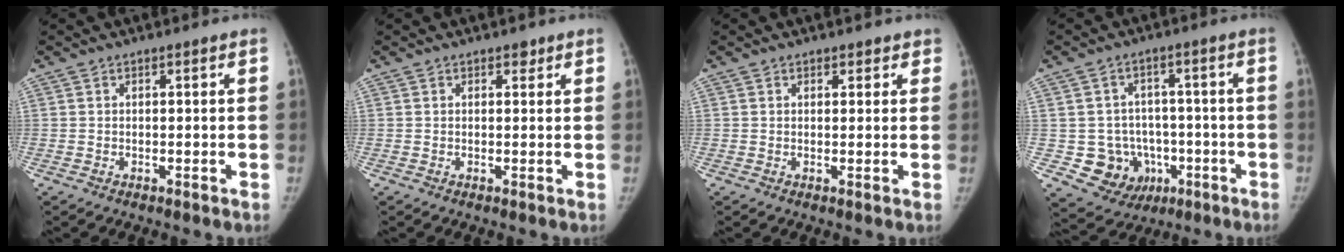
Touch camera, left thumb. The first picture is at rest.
{"total": 1.1, "force": [0.7, 0.7, 0.4], "torque": [0.003, -0.004, 0.008]}
{"total": 2.0, "force": [1.4, 1.3, 0.5], "torque": [0.018, -0.006, 0.012]}
{"total": 10.2, "force": [-2.6, 9.4, 3.0], "torque": [-0.018, 0.024, -0.023]}